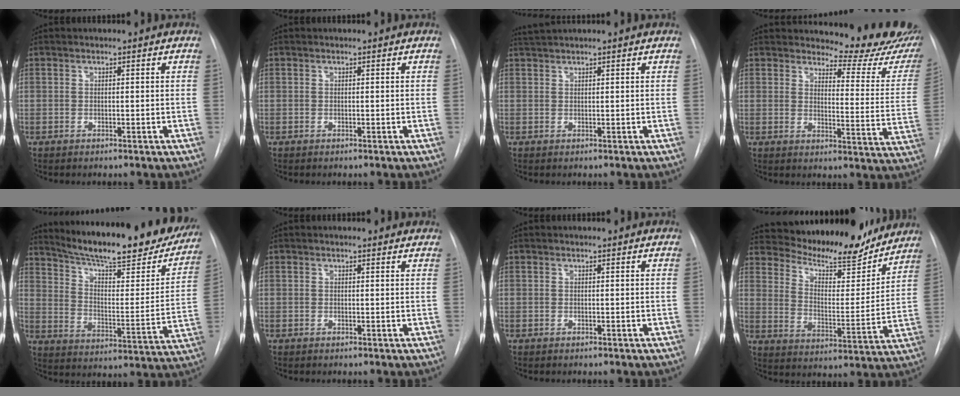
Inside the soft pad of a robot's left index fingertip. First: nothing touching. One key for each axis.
{"total": 0.0}
{"total": 2.4, "fx": 2.3, "fy": -0.4, "fz": 0.6, "tx": -0.006, "ty": 0.023, "tz": 0.046}
{"total": 15.6, "fx": 14.9, "fy": 2.5, "fz": 3.9, "tx": -0.026, "ty": -0.099, "tz": 0.153}
{"total": 26.9, "fx": 23.1, "fy": 4.6, "fz": 13.0, "tx": -0.194, "ty": -0.051, "tz": 0.309}
{"total": 0.9, "fx": 0.8, "fy": 0.4, "fz": 0.0, "tx": -0.004, "ty": 0.000, "tz": 0.003}
{"total": 0.0}
{"total": 17.6, "fx": 16.5, "fy": 3.3, "fz": 5.3, "tx": -0.079, "ty": -0.021, "tz": 0.241}